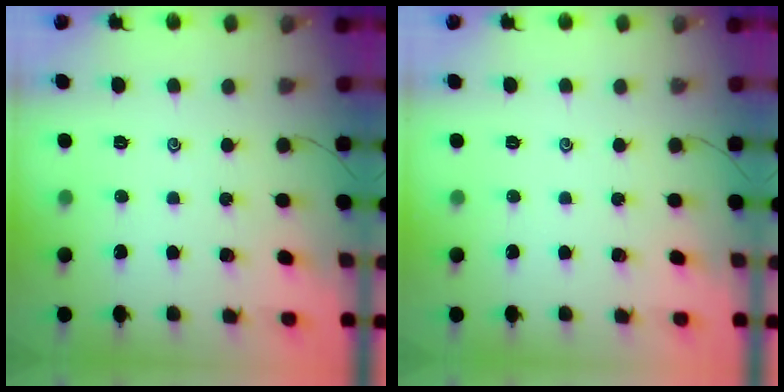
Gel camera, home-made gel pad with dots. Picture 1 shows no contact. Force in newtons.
{"total": 0.0}